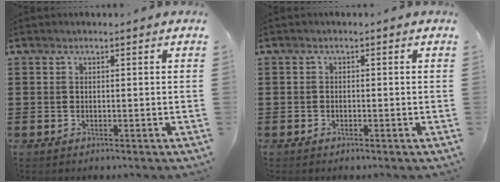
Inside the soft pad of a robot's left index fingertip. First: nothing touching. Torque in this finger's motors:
{"motor_torque": [-0.78, 1.17, -0.04, -0.01]}